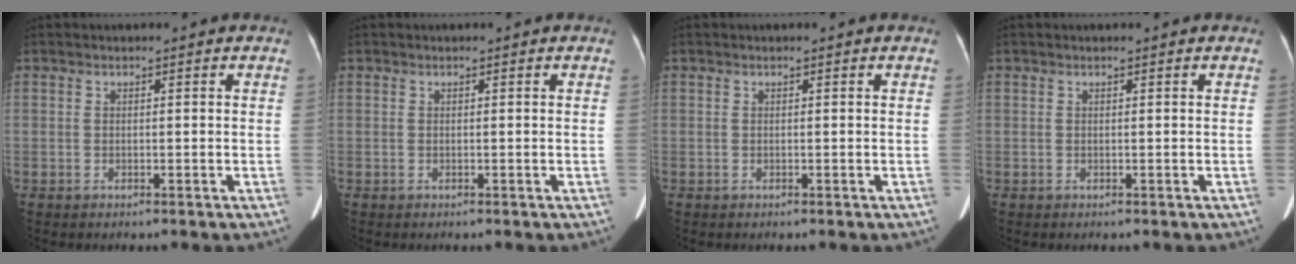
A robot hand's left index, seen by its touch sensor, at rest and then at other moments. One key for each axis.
{"total": 0.0}
{"total": 0.0}
{"total": 0.0}